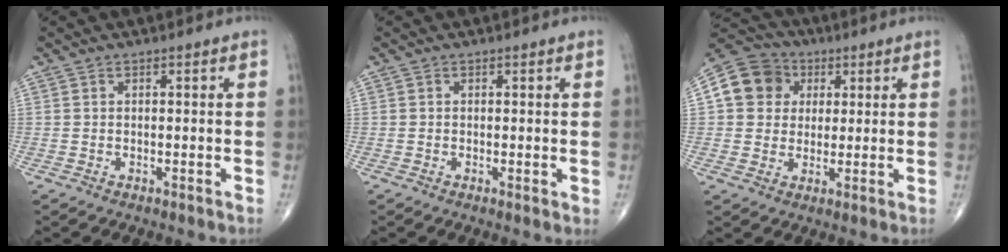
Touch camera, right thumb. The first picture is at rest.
{"total": 0.9, "force": [0.0, 0.3, 0.9], "torque": [-0.015, -0.005, -0.003]}
{"total": 10.7, "force": [2.6, 9.5, 4.2], "torque": [-0.056, 0.008, 0.034]}